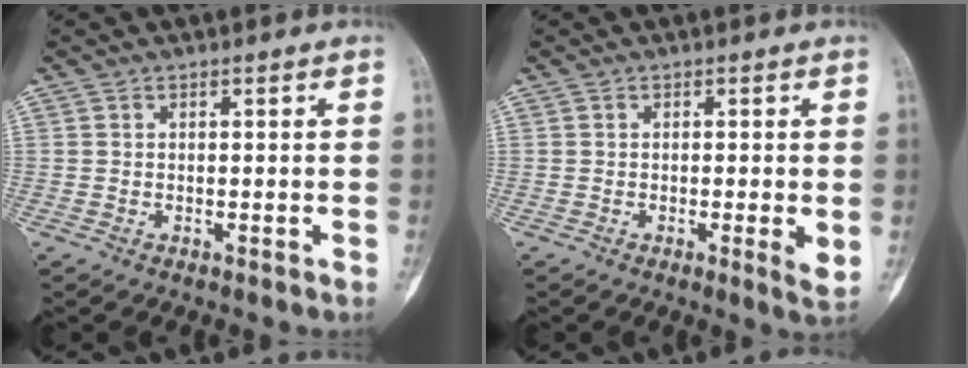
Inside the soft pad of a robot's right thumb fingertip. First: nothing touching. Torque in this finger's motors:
{"motor_torque": [-0.06, 0.16, -0.02, 0.33, 0.04]}